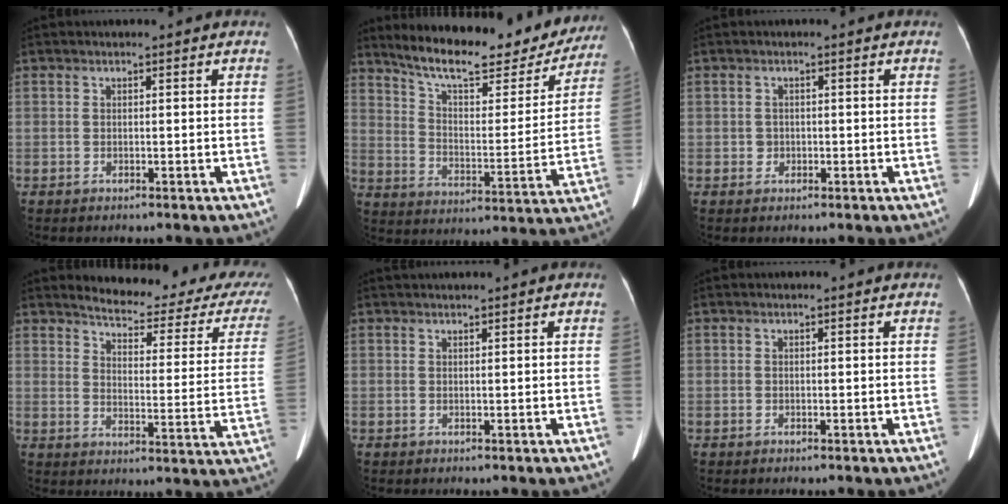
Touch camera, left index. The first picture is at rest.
{"total": 22.9, "force": [19.8, 5.5, 10.1], "torque": [-0.149, -0.011, 0.276]}
{"total": 1.1, "force": [-0.2, 1.1, 0.1], "torque": [0.000, 0.003, -0.003]}
{"total": 20.1, "force": [18.2, 3.3, 7.9], "torque": [-0.089, -0.065, 0.204]}
{"total": 3.1, "force": [2.9, 0.0, 1.1], "torque": [-0.009, 0.028, 0.043]}
{"total": 0.0}